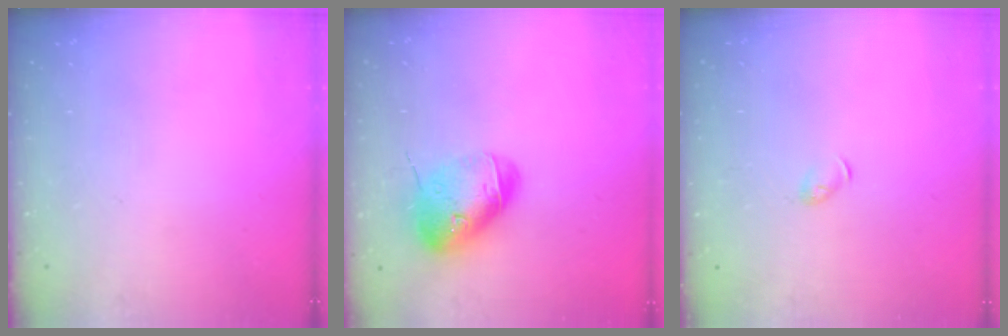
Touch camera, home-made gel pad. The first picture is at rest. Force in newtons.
{"total": 17.1, "press": 16.9, "slide": 2.6}
{"total": 3.3, "press": 3.2, "slide": 0.6}